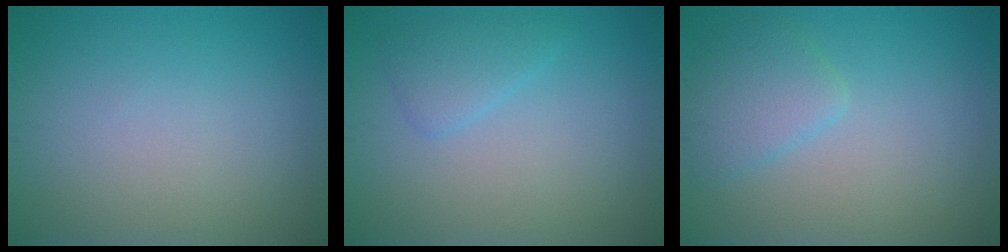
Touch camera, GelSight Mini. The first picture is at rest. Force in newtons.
{"total": 2.0, "press": 2.0, "slide": 0.2}
{"total": 2.6, "press": 2.6, "slide": 0.2}